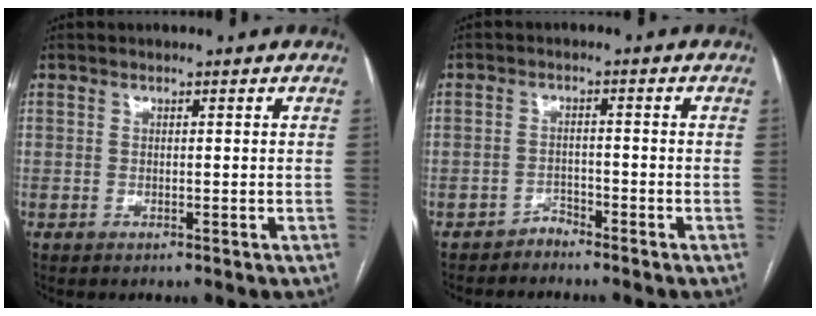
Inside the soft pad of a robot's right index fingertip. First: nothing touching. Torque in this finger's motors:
{"motor_torque": [-0.73, 0.30, -0.49, -0.15]}